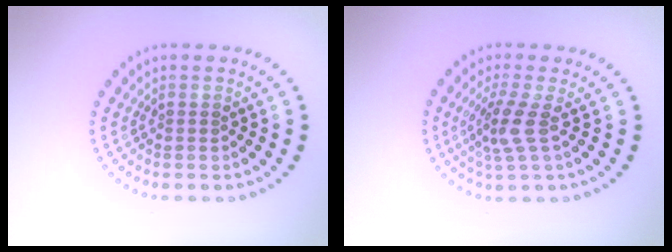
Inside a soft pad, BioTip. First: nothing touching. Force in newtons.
{"total": 2.8, "press": 2.1, "slide": 1.8}